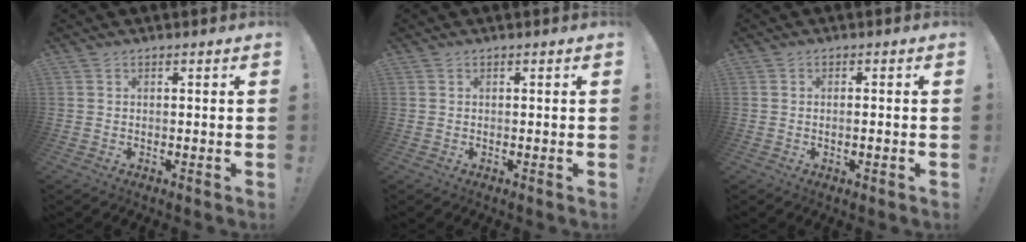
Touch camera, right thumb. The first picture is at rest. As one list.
[{"total": 0.0}, {"total": 1.3, "force": [-0.6, 0.2, 1.2], "torque": [-0.021, 0.002, -0.010]}]